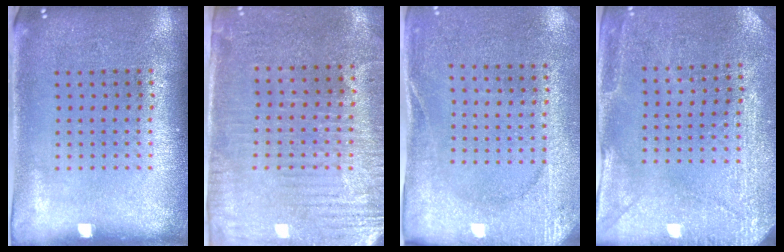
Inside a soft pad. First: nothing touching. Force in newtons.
{"total": 3.2, "press": 2.9, "slide": 1.4}
{"total": 2.6, "press": 2.4, "slide": 1.0}
{"total": 2.9, "press": 2.8, "slide": 0.7}